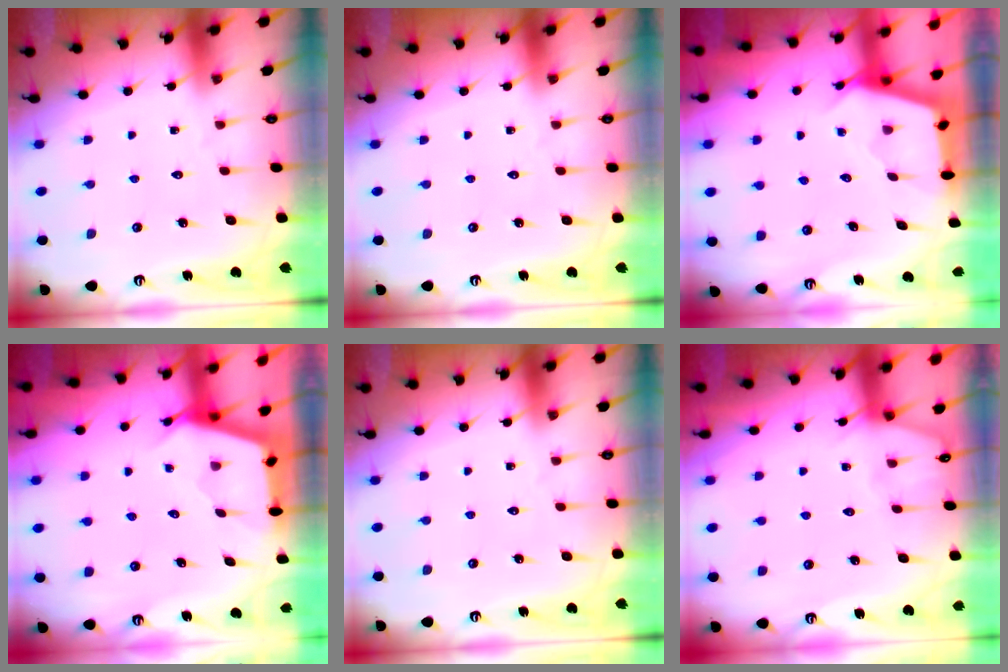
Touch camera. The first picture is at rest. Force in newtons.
{"total": 0.0}
{"total": 3.1, "press": 3.0, "slide": 0.4}
{"total": 2.6, "press": 2.6, "slide": 0.4}
{"total": 0.0}
{"total": 5.1, "press": 5.0, "slide": 0.6}